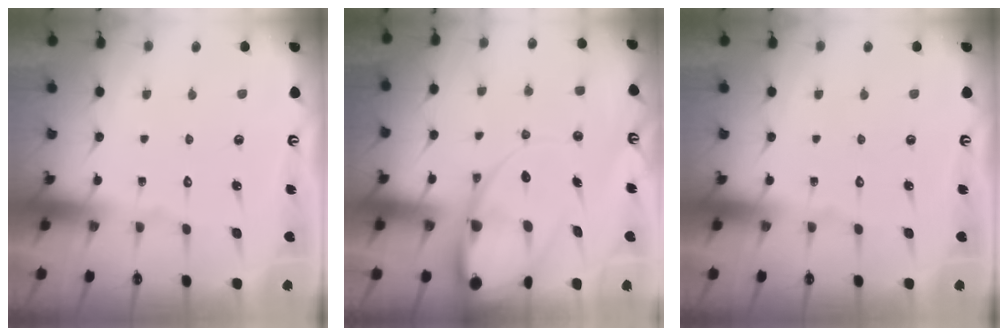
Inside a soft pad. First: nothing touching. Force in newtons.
{"total": 14.0, "press": 13.9, "slide": 1.7}
{"total": 0.0}